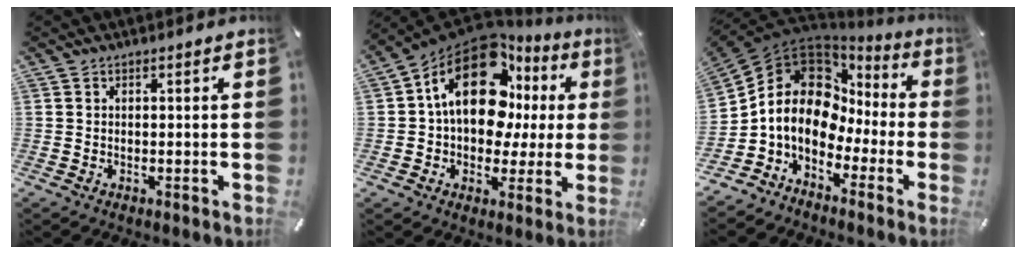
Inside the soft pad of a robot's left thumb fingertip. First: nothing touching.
{"total": 19.7, "force": [6.4, 12.5, 13.8], "torque": [-0.239, -0.035, 0.107]}
{"total": 12.3, "force": [1.1, 10.2, 6.9], "torque": [-0.152, -0.022, 0.011]}